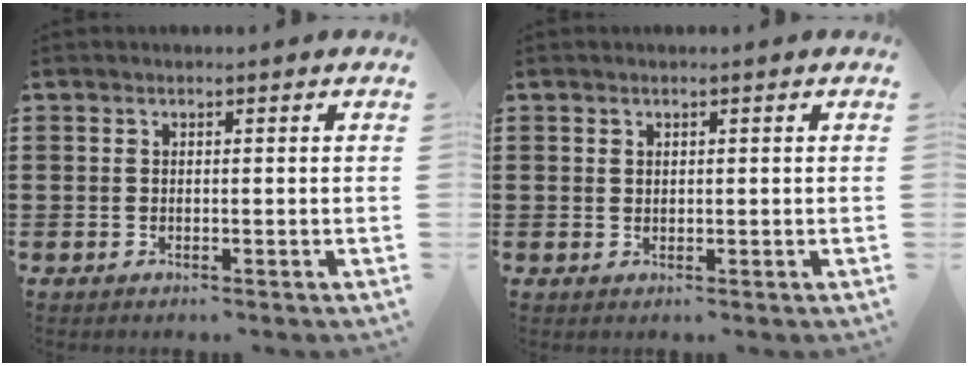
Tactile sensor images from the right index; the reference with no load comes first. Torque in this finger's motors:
{"motor_torque": [-0.61, 0.66, 0.01, -0.01]}